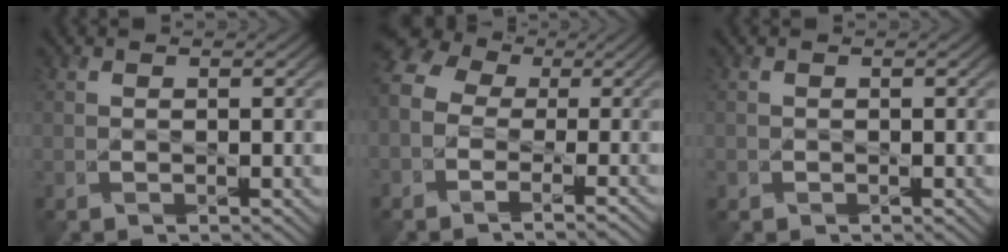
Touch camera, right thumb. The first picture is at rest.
{"total": 8.7, "force": [-2.3, 6.7, 5.1], "torque": [-0.125, -0.008, -0.049]}
{"total": 0.6, "force": [-0.3, 0.5, 0.0], "torque": [0.002, -0.005, -0.007]}